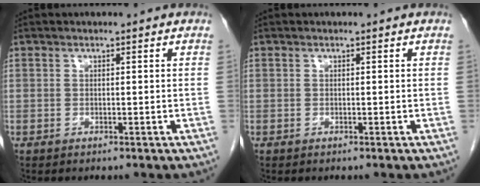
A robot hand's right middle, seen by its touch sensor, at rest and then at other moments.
{"total": 0.0}